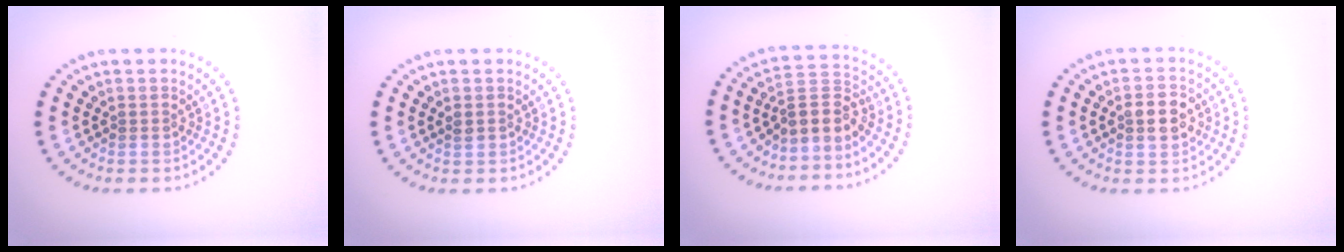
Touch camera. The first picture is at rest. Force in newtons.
{"total": 0.7, "press": 0.7, "slide": 0.0}
{"total": 3.0, "press": 2.3, "slide": 1.9}
{"total": 2.6, "press": 2.6, "slide": 0.2}